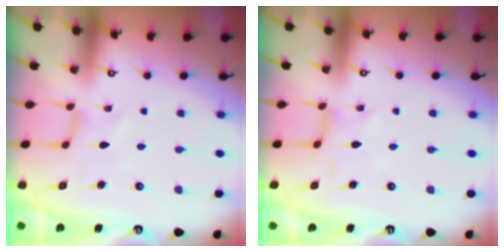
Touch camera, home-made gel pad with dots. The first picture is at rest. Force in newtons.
{"total": 1.3, "press": 1.2, "slide": 0.1}